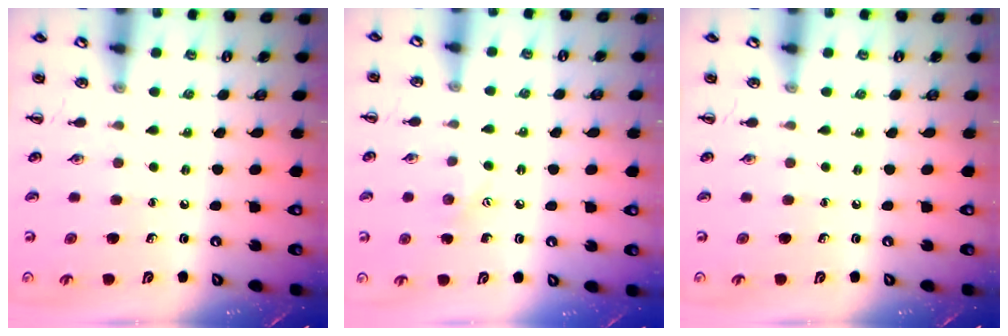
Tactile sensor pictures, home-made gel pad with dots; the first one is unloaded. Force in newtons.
{"total": 6.2, "press": 6.1, "slide": 1.2}
{"total": 0.0}